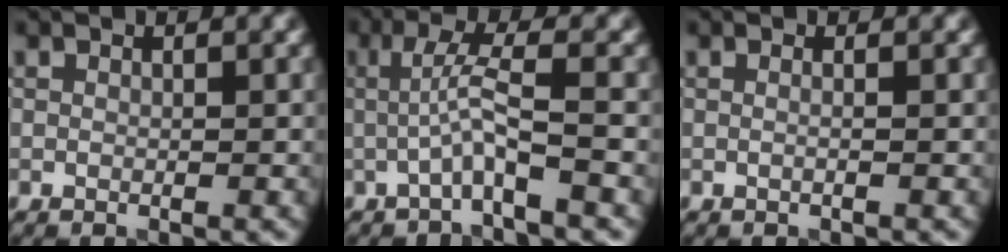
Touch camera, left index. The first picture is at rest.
{"total": 3.5, "force": [-0.8, 0.2, 3.4], "torque": [-0.068, 0.009, -0.020]}
{"total": 1.2, "force": [0.3, 0.6, 1.1], "torque": [-0.005, -0.012, -0.015]}